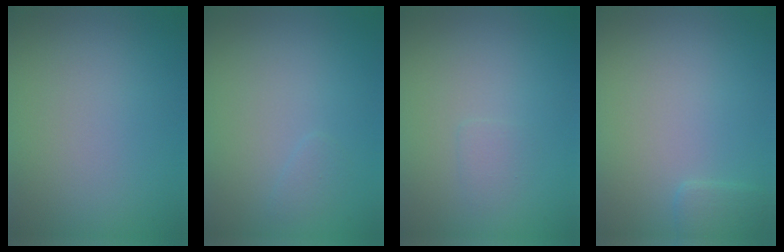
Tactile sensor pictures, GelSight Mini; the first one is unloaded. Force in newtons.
{"total": 0.7, "press": 0.7, "slide": 0.1}
{"total": 0.8, "press": 0.8, "slide": 0.0}
{"total": 1.2, "press": 1.2, "slide": 0.1}